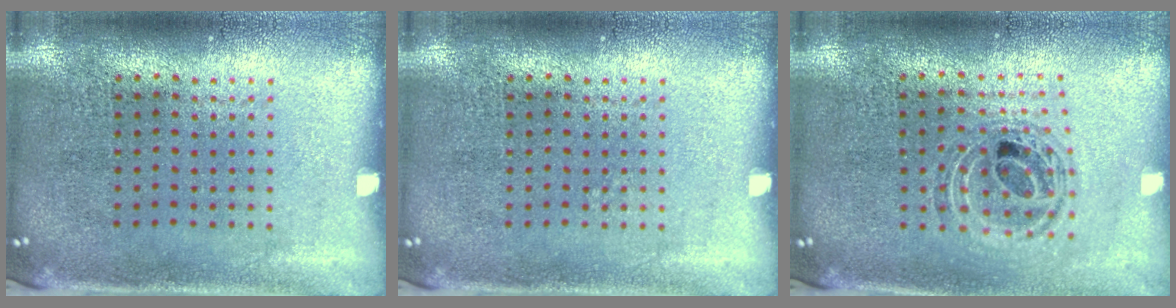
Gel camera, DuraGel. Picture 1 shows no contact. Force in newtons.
{"total": 0.0}
{"total": 0.9, "press": 0.9, "slide": 0.1}